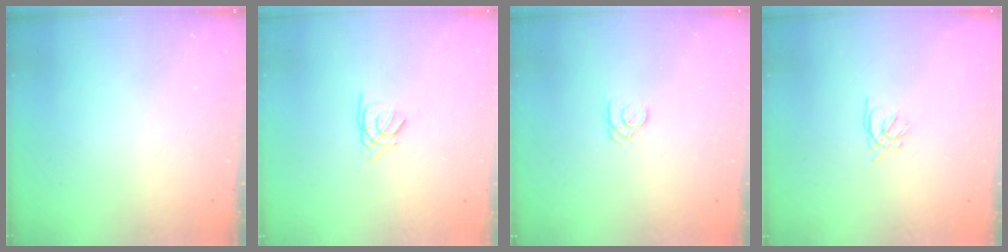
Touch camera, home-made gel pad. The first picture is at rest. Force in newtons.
{"total": 1.9, "press": 1.8, "slide": 0.5}
{"total": 1.8, "press": 1.7, "slide": 0.2}
{"total": 1.3, "press": 1.1, "slide": 0.6}